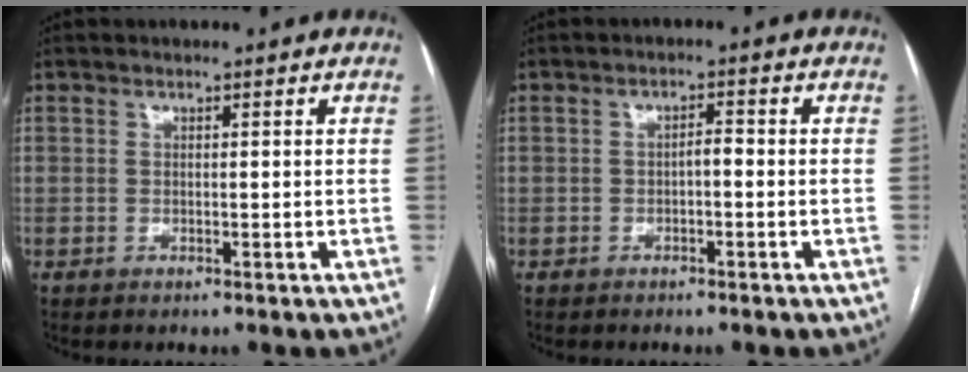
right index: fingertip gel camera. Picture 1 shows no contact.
{"total": 1.8, "force": [-0.5, 0.6, 1.6], "torque": [-0.022, 0.005, -0.011]}